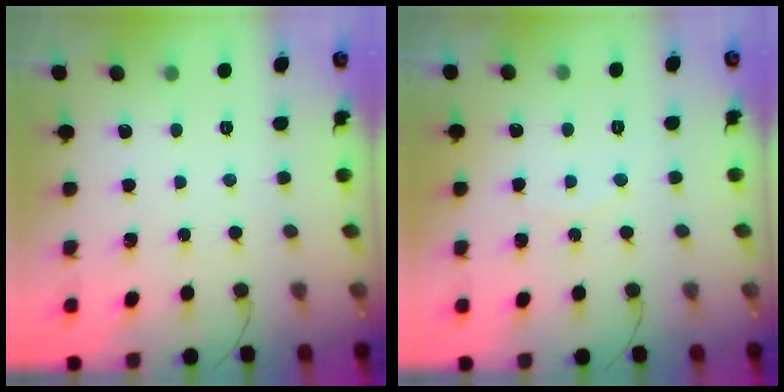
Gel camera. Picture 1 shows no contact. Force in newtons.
{"total": 3.9, "press": 3.9, "slide": 0.4}